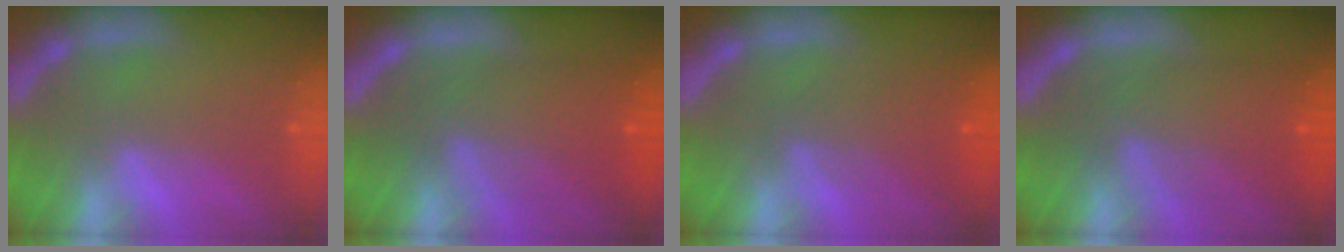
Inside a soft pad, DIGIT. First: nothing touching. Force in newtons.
{"total": 7.1}
{"total": 4.0}
{"total": 7.1}